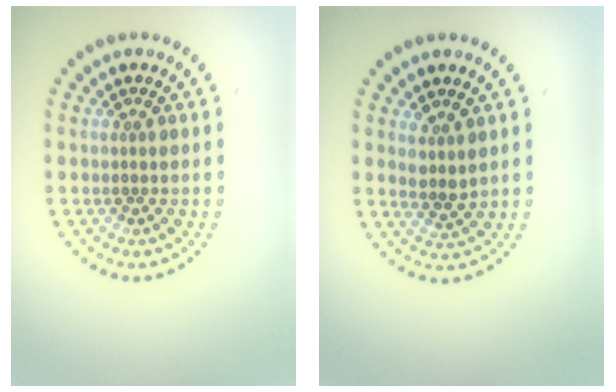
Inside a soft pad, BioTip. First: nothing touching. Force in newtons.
{"total": 2.0, "press": 1.7, "slide": 1.1}